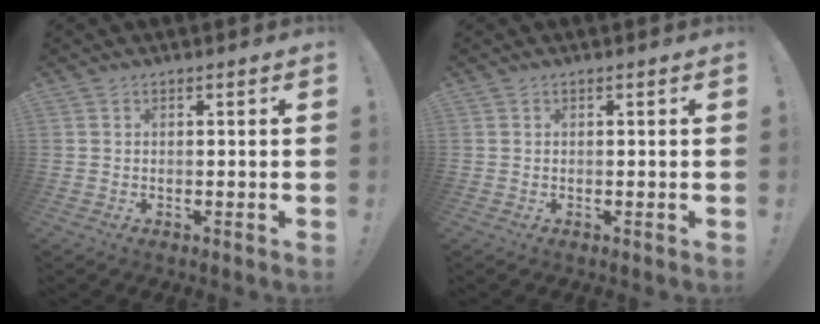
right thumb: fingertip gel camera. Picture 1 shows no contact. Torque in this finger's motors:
{"motor_torque": [-0.02, 0.02, 0.00, 0.00, 0.00]}